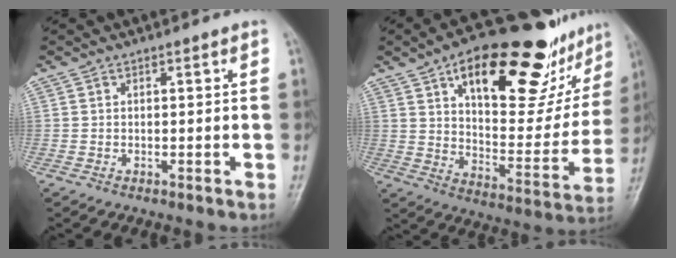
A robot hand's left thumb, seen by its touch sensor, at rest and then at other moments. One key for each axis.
{"total": 29.2, "fx": 16.9, "fy": 12.1, "fz": 20.5, "tx": -0.238, "ty": -0.036, "tz": 0.254}